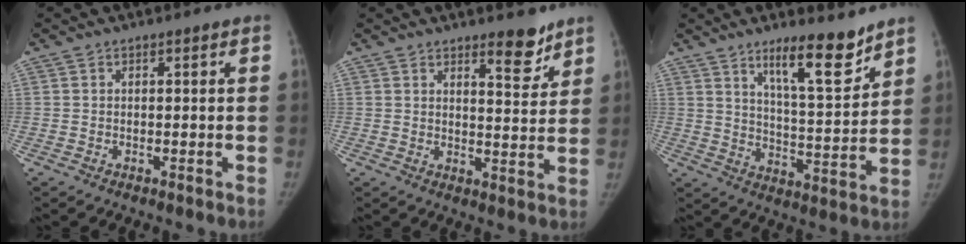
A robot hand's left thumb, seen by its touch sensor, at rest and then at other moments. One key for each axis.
{"total": 6.2, "fx": 4.7, "fy": 2.0, "fz": 3.5, "tx": -0.027, "ty": -0.038, "tz": 0.066}
{"total": 12.4, "fx": 8.9, "fy": 2.6, "fz": 8.3, "tx": -0.109, "ty": -0.072, "tz": 0.150}